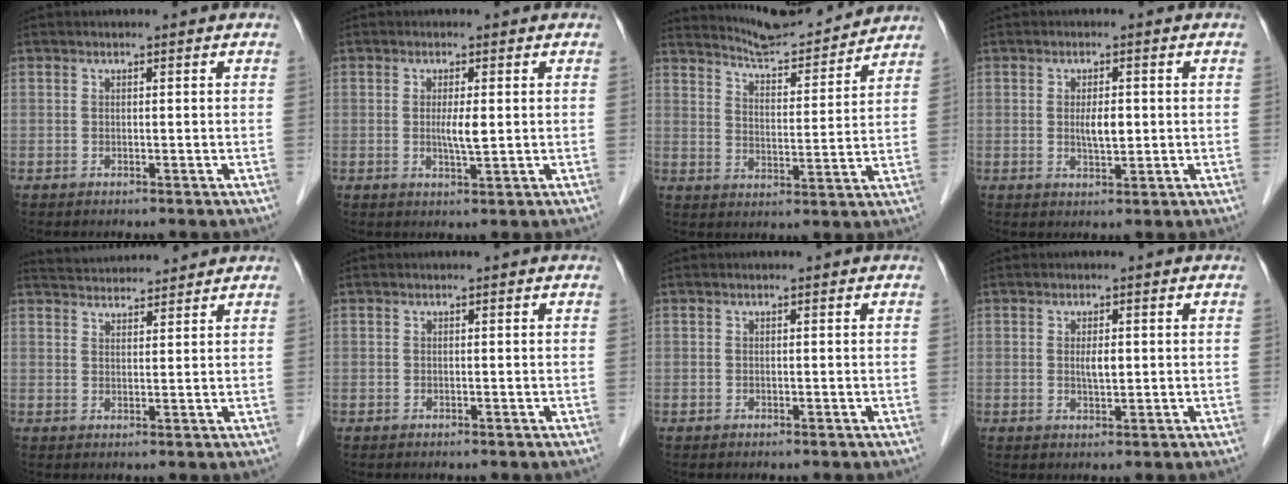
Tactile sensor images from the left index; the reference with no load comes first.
{"total": 2.8, "force": [0.2, 0.3, 2.8], "torque": [-0.053, -0.004, 0.004]}
{"total": 11.3, "force": [11.1, 0.3, 2.1], "torque": [-0.041, 0.004, 0.169]}
{"total": 3.1, "force": [0.1, 1.1, 3.0], "torque": [-0.053, -0.002, 0.004]}
{"total": 7.0, "force": [6.8, 0.8, 1.3], "torque": [-0.026, 0.031, 0.106]}
{"total": 0.0}
{"total": 0.0}
{"total": 2.2, "force": [0.3, 0.7, 2.0], "torque": [-0.037, -0.001, 0.006]}